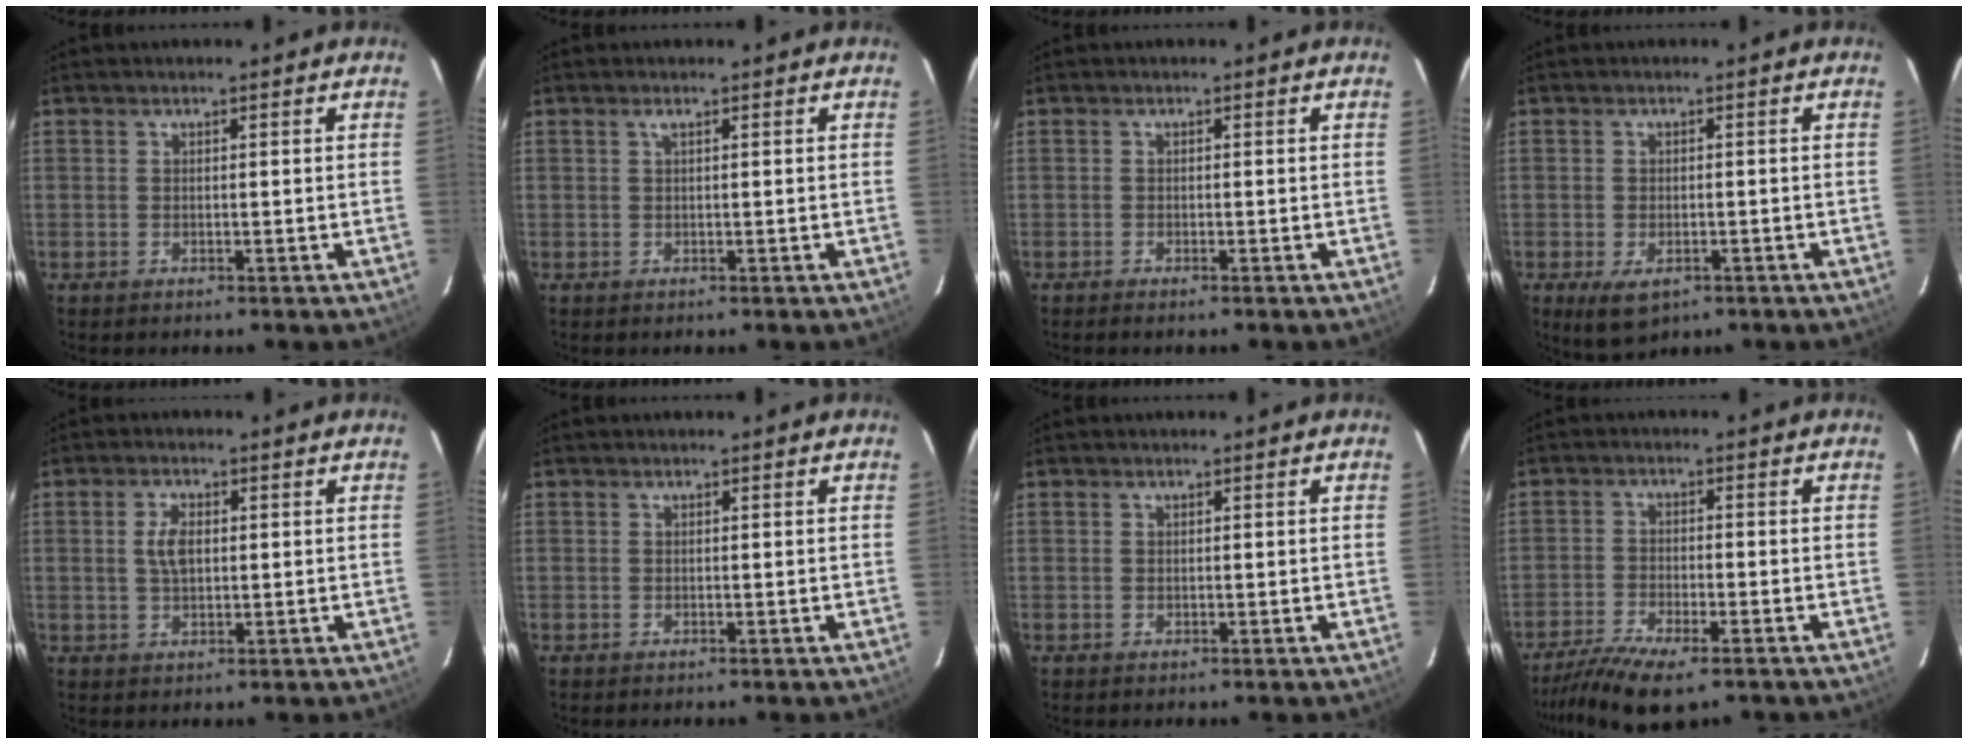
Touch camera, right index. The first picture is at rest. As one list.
[{"total": 0.6, "force": [0.3, -0.1, 0.5], "torque": [-0.010, 0.003, 0.004]}, {"total": 0.8, "force": [-0.8, 0.1, 0.3], "torque": [-0.009, -0.002, -0.014]}, {"total": 5.4, "force": [-2.7, 3.2, 3.5], "torque": [-0.069, -0.021, -0.039]}, {"total": 4.1, "force": [0.6, 2.2, 3.4], "torque": [-0.065, 0.006, 0.015]}, {"total": 0.0}, {"total": 0.0}, {"total": 10.8, "force": [-8.2, 2.8, 6.4], "torque": [-0.149, -0.034, -0.150]}]